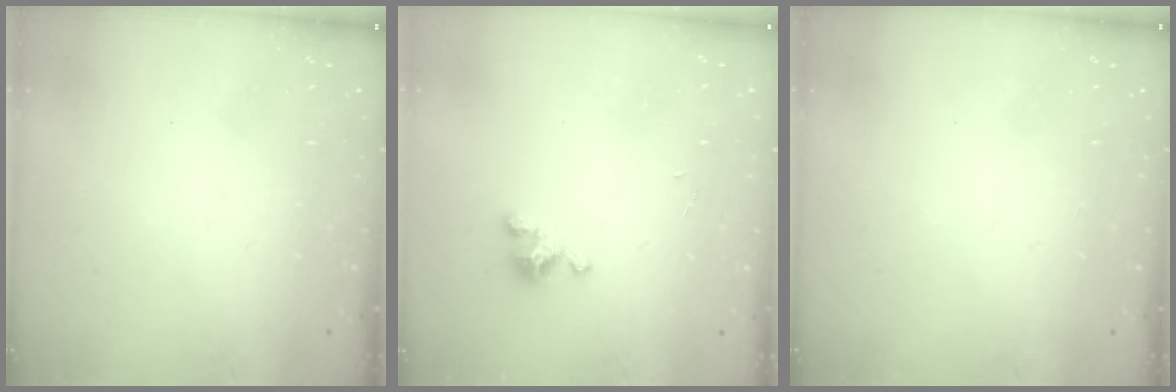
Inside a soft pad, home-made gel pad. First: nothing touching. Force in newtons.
{"total": 2.3, "press": 2.2, "slide": 0.4}
{"total": 0.0}